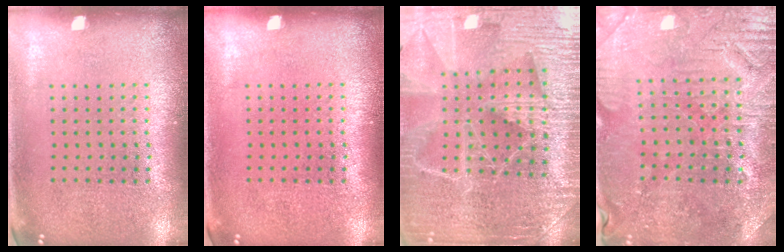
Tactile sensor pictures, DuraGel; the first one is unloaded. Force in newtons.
{"total": 0.0}
{"total": 4.8, "press": 4.5, "slide": 1.7}
{"total": 1.7, "press": 1.6, "slide": 0.5}